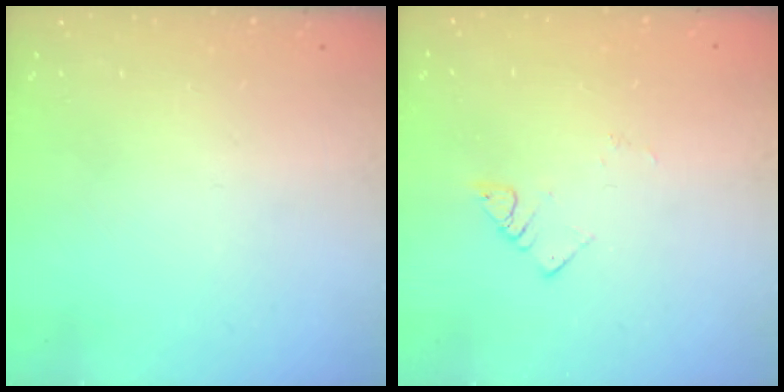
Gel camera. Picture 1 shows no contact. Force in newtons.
{"total": 2.8, "press": 2.8, "slide": 0.3}